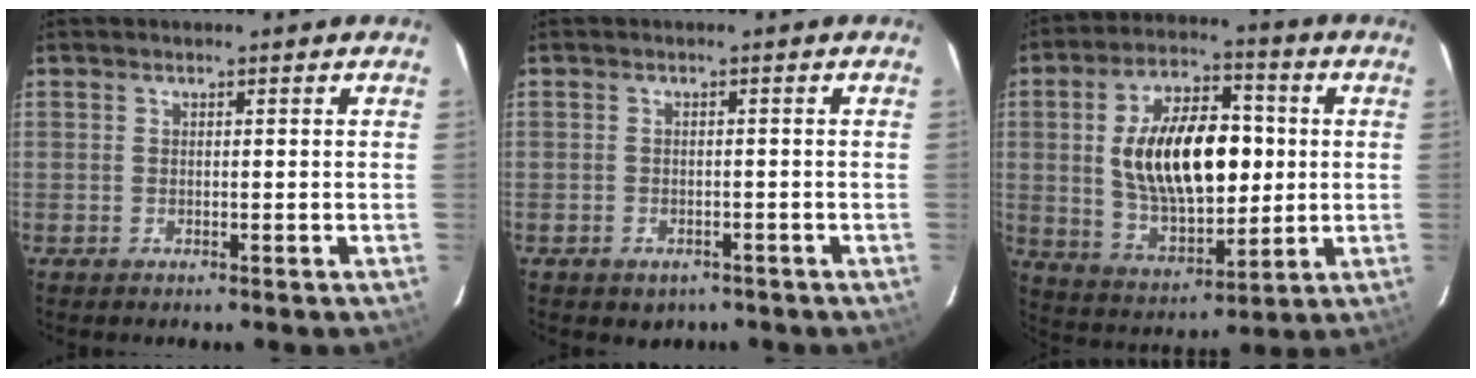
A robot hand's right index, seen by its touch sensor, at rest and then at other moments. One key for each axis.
{"total": 3.6, "fx": -2.3, "fy": 2.6, "fz": 1.1, "tx": -0.025, "ty": -0.002, "tz": -0.021}
{"total": 19.2, "fx": 1.8, "fy": 9.9, "fz": 16.3, "tx": -0.286, "ty": 0.017, "tz": 0.047}